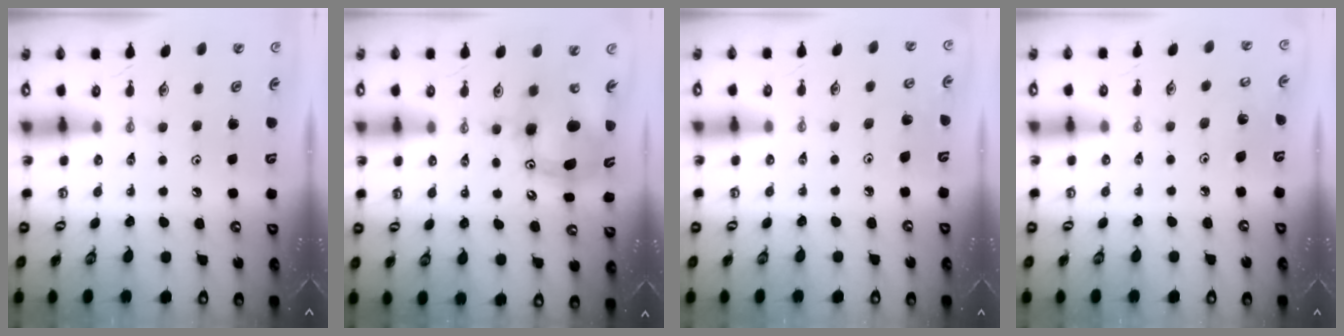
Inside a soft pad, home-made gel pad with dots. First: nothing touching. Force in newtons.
{"total": 11.1, "press": 10.8, "slide": 2.4}
{"total": 4.6, "press": 4.4, "slide": 1.2}
{"total": 3.1, "press": 3.1, "slide": 0.2}